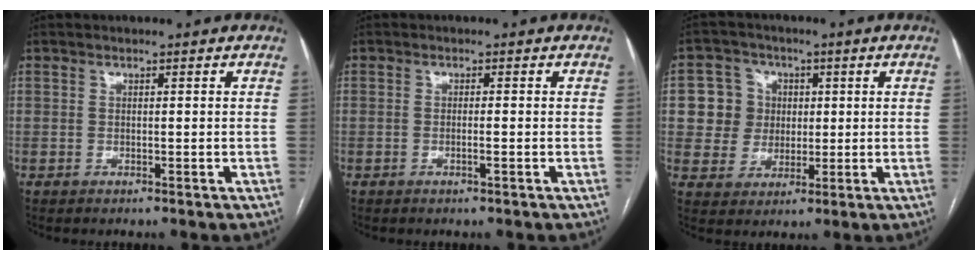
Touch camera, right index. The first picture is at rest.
{"total": 1.2, "force": [-0.4, -0.1, 1.1], "torque": [-0.023, 0.000, -0.005]}
{"total": 7.3, "force": [1.2, 7.1, 1.3], "torque": [-0.034, 0.030, 0.026]}